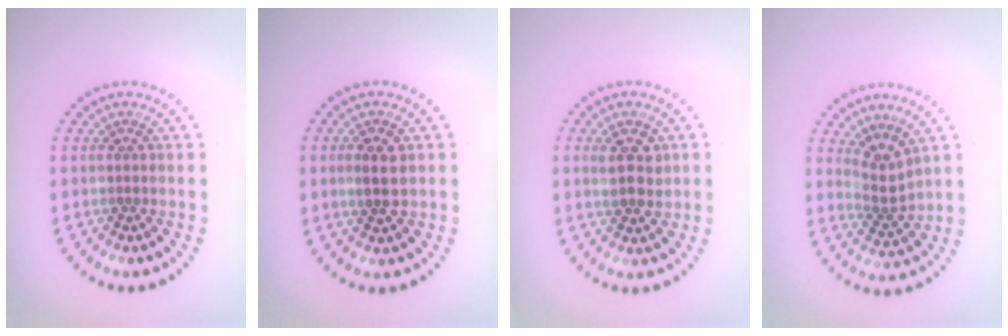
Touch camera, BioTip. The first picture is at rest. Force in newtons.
{"total": 2.5, "press": 2.4, "slide": 0.5}
{"total": 2.8, "press": 2.7, "slide": 0.6}
{"total": 2.5, "press": 1.7, "slide": 1.9}